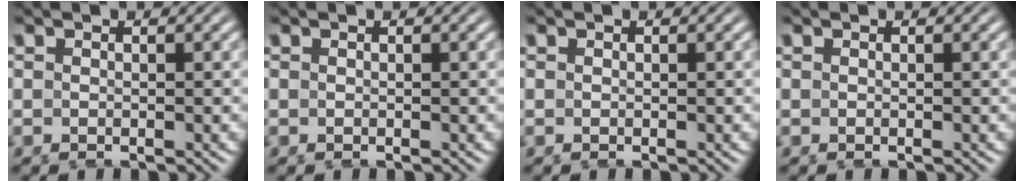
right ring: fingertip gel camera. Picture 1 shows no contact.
{"total": 0.0}
{"total": 0.0}
{"total": 0.0}